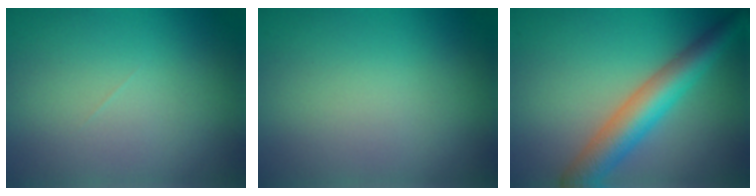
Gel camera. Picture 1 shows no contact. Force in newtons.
{"total": 0.0}
{"total": 5.8, "press": 5.8, "slide": 0.1}